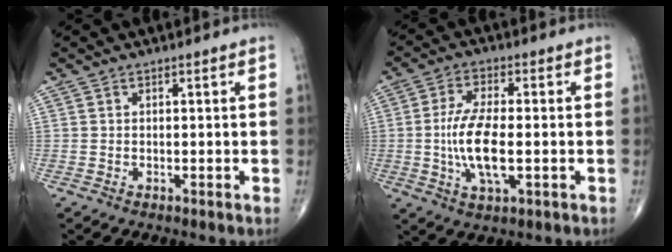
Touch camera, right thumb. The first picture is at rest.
{"total": 10.5, "force": [-1.2, 4.0, 9.7], "torque": [-0.199, -0.002, -0.022]}